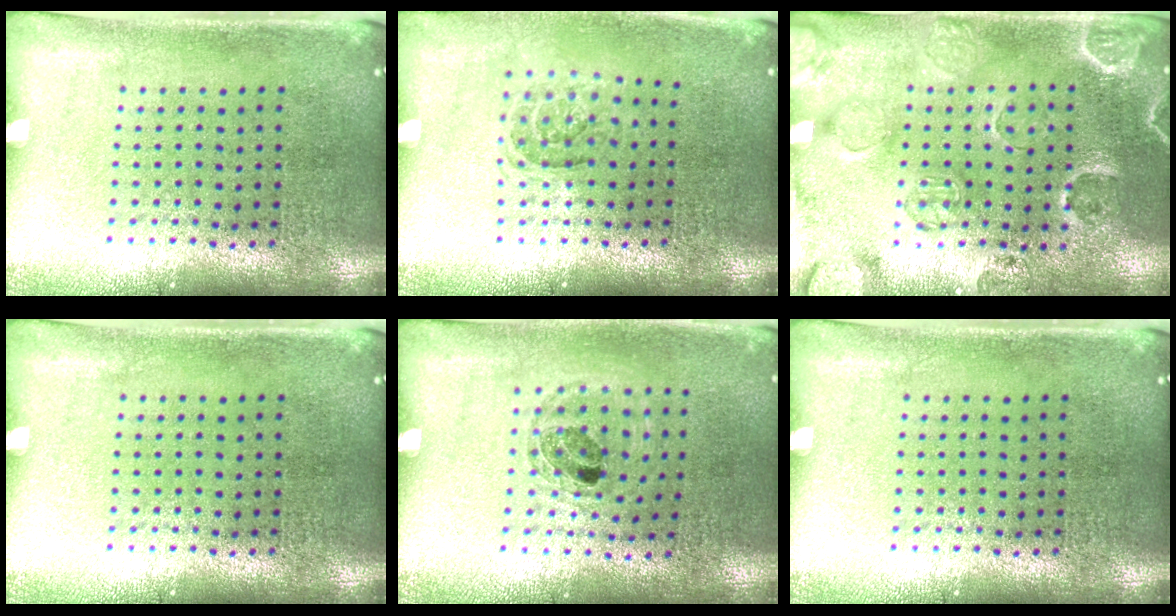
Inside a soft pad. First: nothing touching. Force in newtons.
{"total": 1.2, "press": 1.0, "slide": 0.6}
{"total": 2.5, "press": 2.1, "slide": 1.3}
{"total": 0.0}
{"total": 0.9, "press": 0.9, "slide": 0.0}
{"total": 0.0}